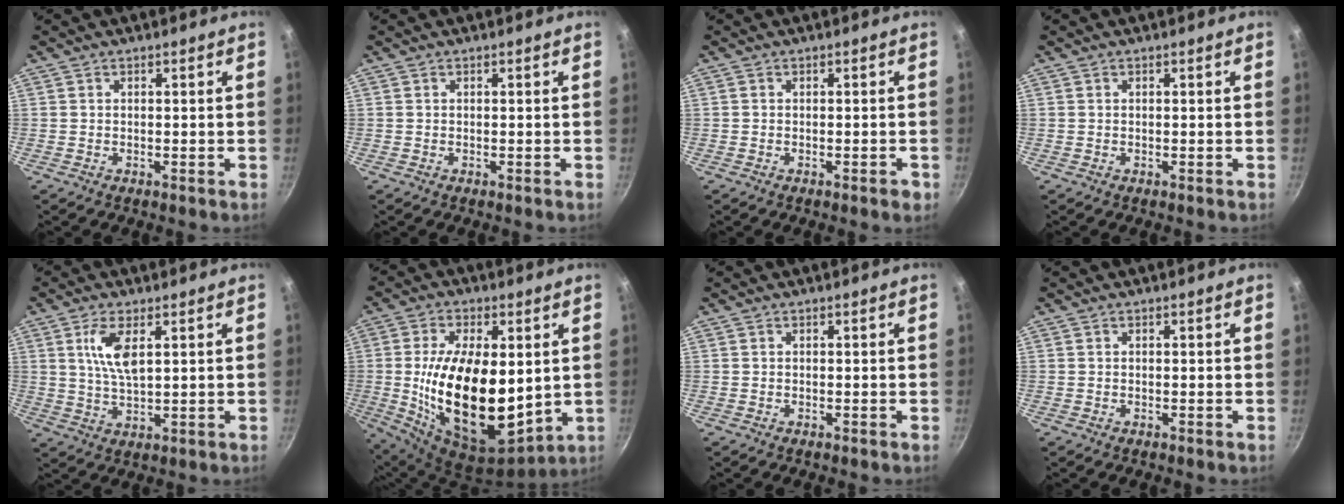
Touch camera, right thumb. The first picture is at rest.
{"total": 0.0}
{"total": 1.5, "force": [-0.8, 0.5, 1.2], "torque": [-0.019, 0.008, -0.012]}
{"total": 0.0}
{"total": 7.1, "force": [2.4, 2.8, 6.0], "torque": [-0.114, -0.013, 0.051]}
{"total": 23.2, "force": [1.3, 12.2, 19.7], "torque": [-0.344, -0.029, 0.032]}
{"total": 0.0}
{"total": 0.0}